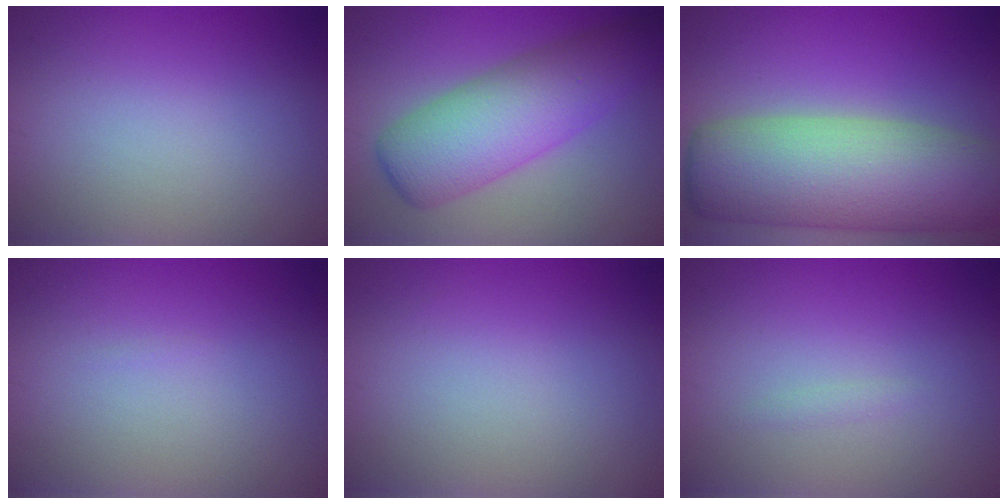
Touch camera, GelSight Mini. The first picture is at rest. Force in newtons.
{"total": 6.7, "press": 6.7, "slide": 0.1}
{"total": 12.8, "press": 12.8, "slide": 0.9}
{"total": 0.0}
{"total": 0.0}
{"total": 0.5, "press": 0.5, "slide": 0.1}